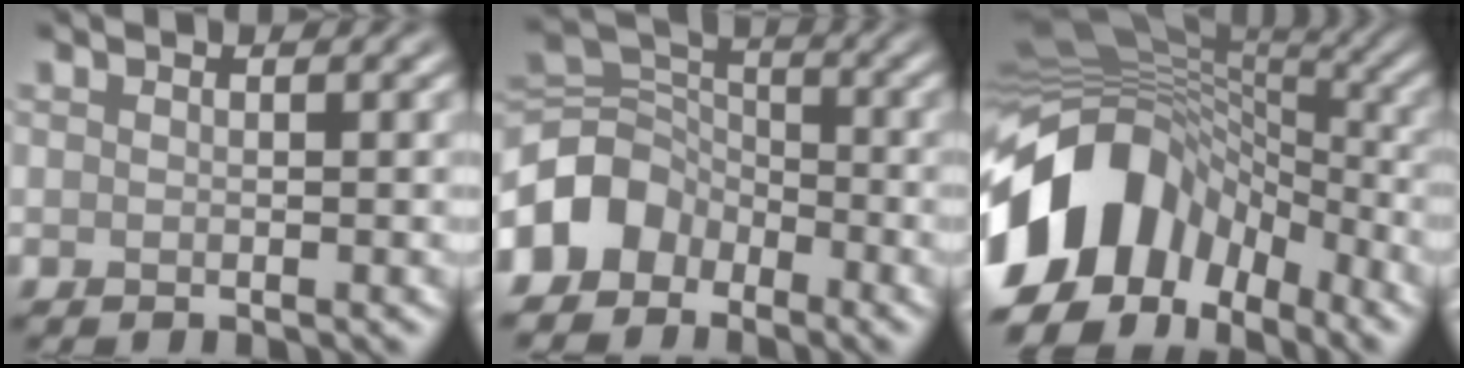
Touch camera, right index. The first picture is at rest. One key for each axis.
{"total": 5.6, "fx": -3.1, "fy": 4.1, "fz": 2.1, "tx": -0.036, "ty": 0.008, "tz": -0.074}
{"total": 13.1, "fx": -5.1, "fy": 9.1, "fz": 8.0, "tx": -0.160, "ty": 0.015, "tz": -0.105}